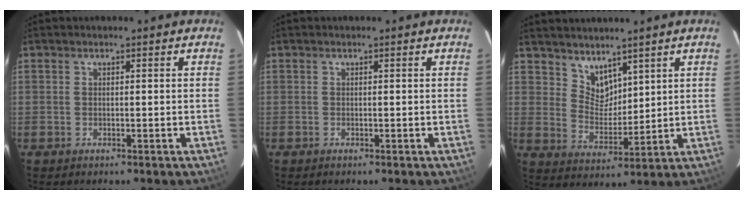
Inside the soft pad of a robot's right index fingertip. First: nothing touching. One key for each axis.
{"total": 0.0}
{"total": 6.0, "fx": 4.9, "fy": 3.0, "fz": 1.7, "tx": -0.021, "ty": -0.002, "tz": 0.100}